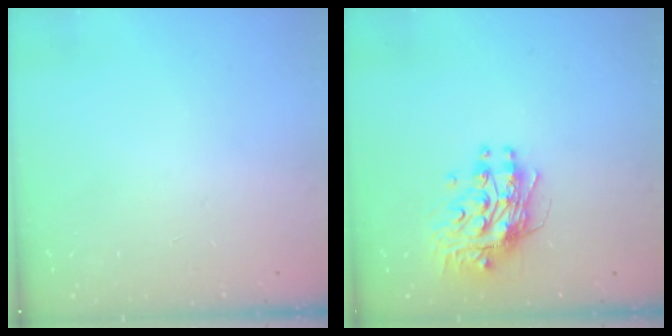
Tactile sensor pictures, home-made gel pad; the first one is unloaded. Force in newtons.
{"total": 10.1, "press": 10.1, "slide": 0.8}